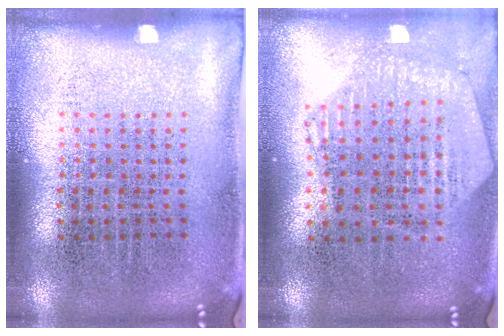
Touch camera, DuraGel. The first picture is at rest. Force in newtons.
{"total": 1.1, "press": 1.1, "slide": 0.3}